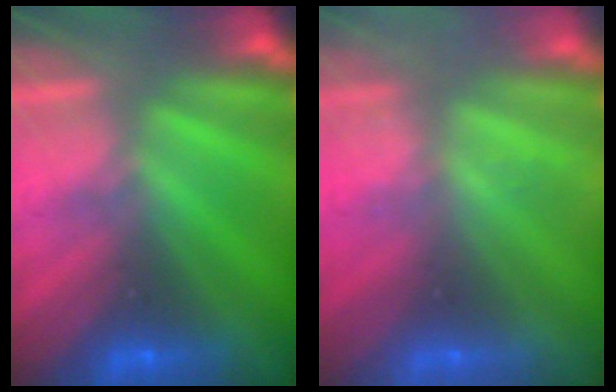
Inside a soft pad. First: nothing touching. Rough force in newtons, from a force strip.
{"total": 2.2}